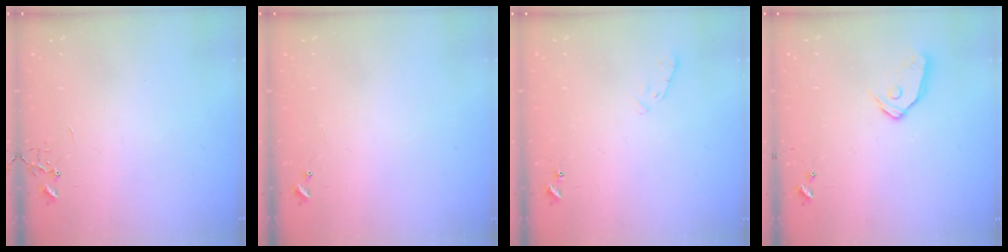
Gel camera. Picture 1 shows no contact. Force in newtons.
{"total": 5.1, "press": 5.0, "slide": 0.3}
{"total": 4.5, "press": 4.5, "slide": 0.4}
{"total": 9.8, "press": 9.8, "slide": 0.9}